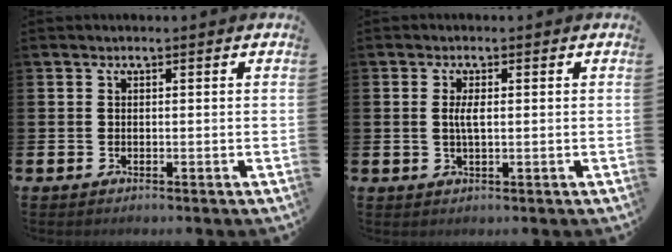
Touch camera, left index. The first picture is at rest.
{"total": 2.1, "force": [0.3, 0.7, 2.0], "torque": [-0.032, 0.001, 0.001]}